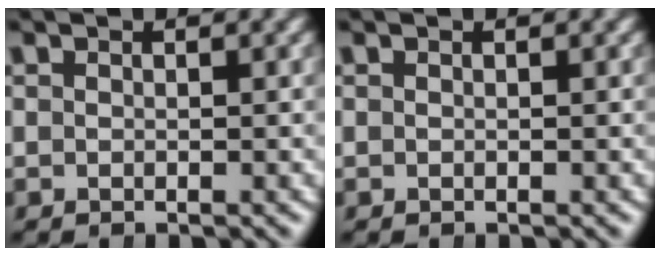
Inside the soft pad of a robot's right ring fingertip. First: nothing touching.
{"total": 0.0}